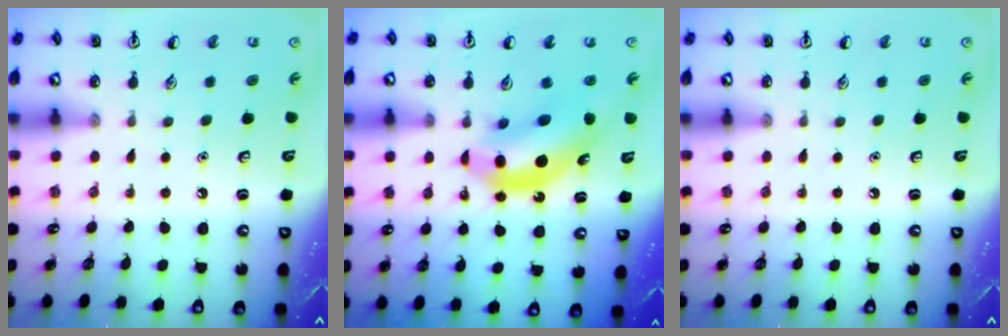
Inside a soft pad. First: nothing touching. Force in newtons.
{"total": 11.0, "press": 10.5, "slide": 3.4}
{"total": 0.0}